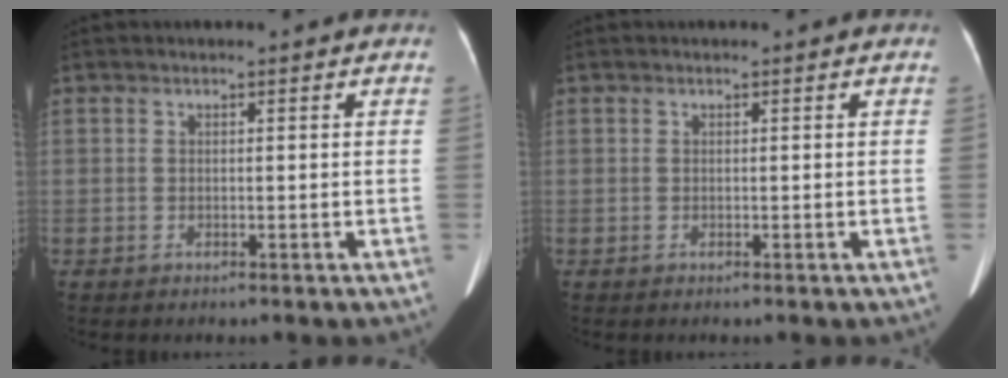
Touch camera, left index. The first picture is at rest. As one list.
[{"total": 0.0}]